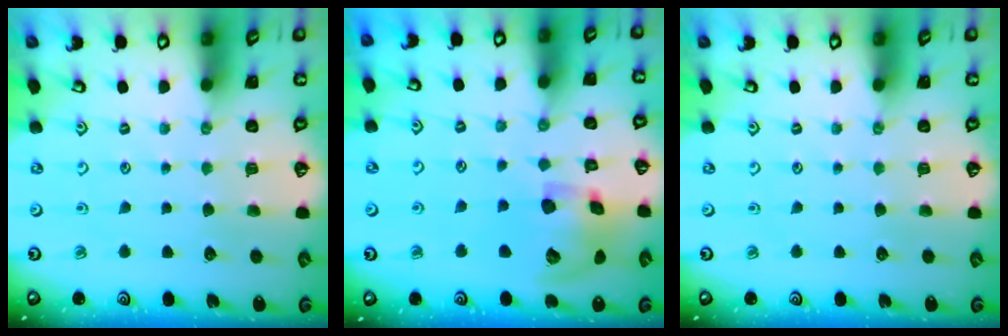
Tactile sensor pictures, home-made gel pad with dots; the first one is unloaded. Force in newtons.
{"total": 15.5, "press": 15.3, "slide": 2.4}
{"total": 0.0}